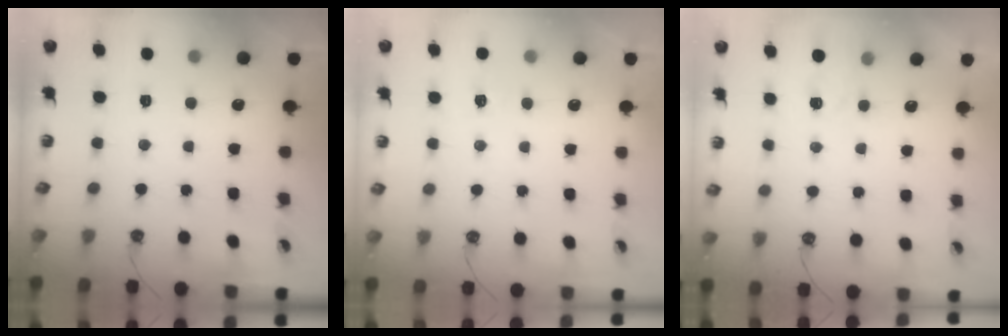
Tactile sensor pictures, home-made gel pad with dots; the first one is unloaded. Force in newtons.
{"total": 4.6, "press": 4.6, "slide": 0.5}
{"total": 2.9, "press": 2.9, "slide": 0.5}